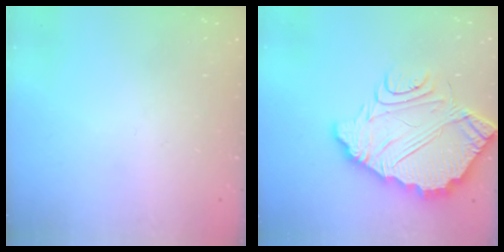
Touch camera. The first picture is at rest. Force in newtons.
{"total": 13.2, "press": 13.1, "slide": 0.9}